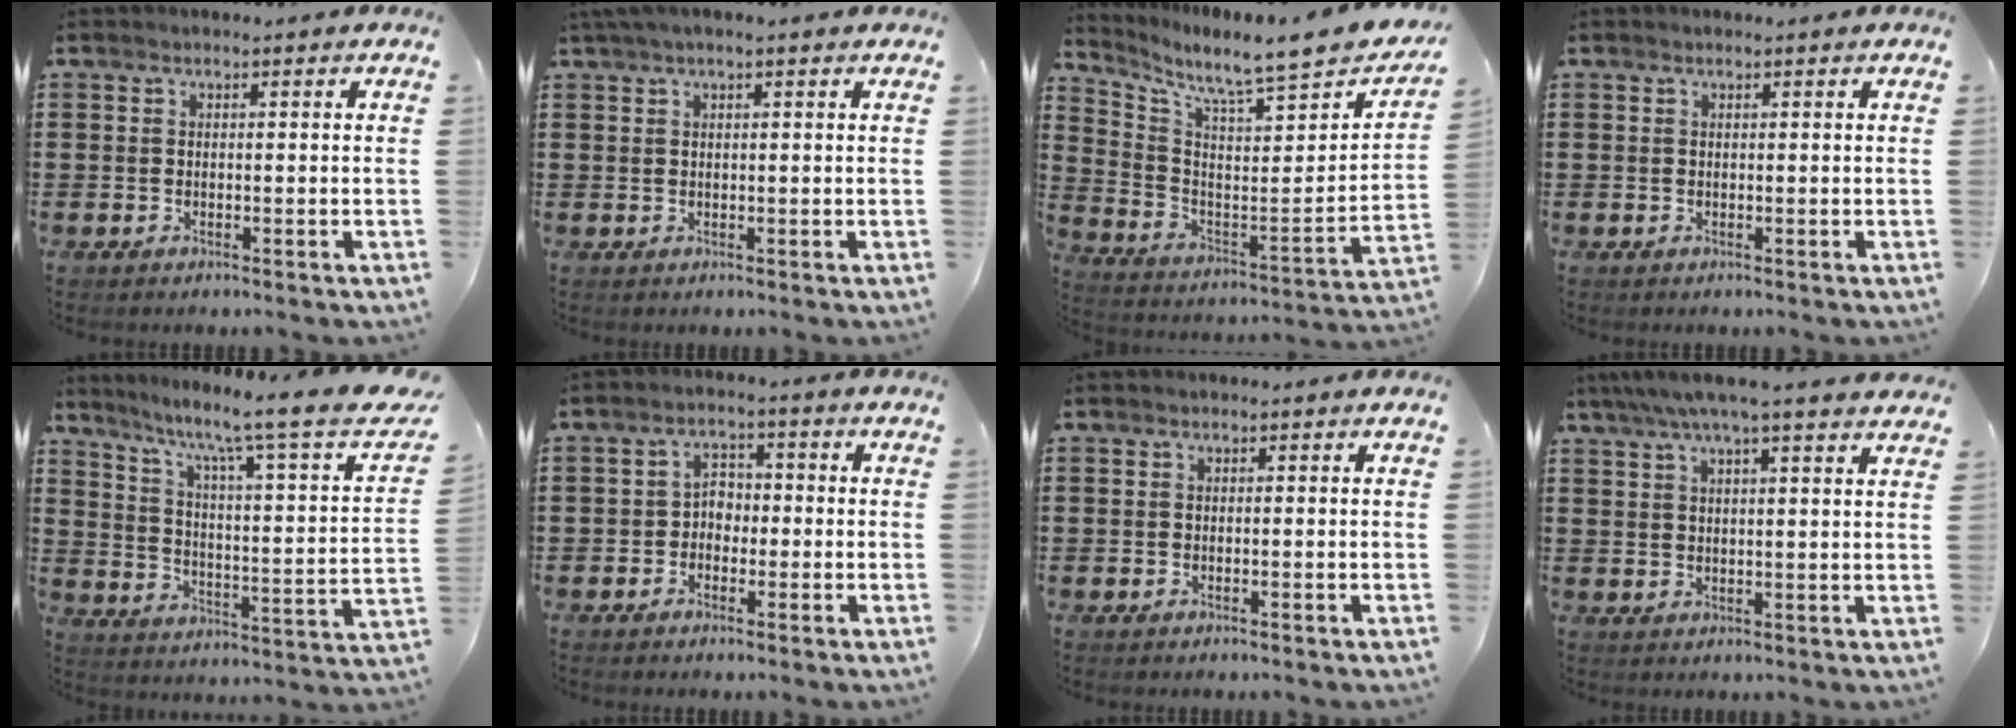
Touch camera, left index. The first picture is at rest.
{"total": 1.7, "force": [1.0, 0.0, 1.3], "torque": [-0.026, 0.001, 0.019]}
{"total": 6.7, "force": [6.0, 0.0, 2.9], "torque": [-0.076, -0.070, 0.088]}
{"total": 0.0}
{"total": 8.2, "force": [5.9, 0.1, 5.6], "torque": [-0.122, -0.051, 0.084]}
{"total": 2.9, "force": [-1.2, 2.1, 1.5], "torque": [-0.036, 0.010, -0.029]}
{"total": 0.0}
{"total": 5.2, "force": [4.2, -0.1, 3.2], "torque": [-0.073, -0.010, 0.071]}